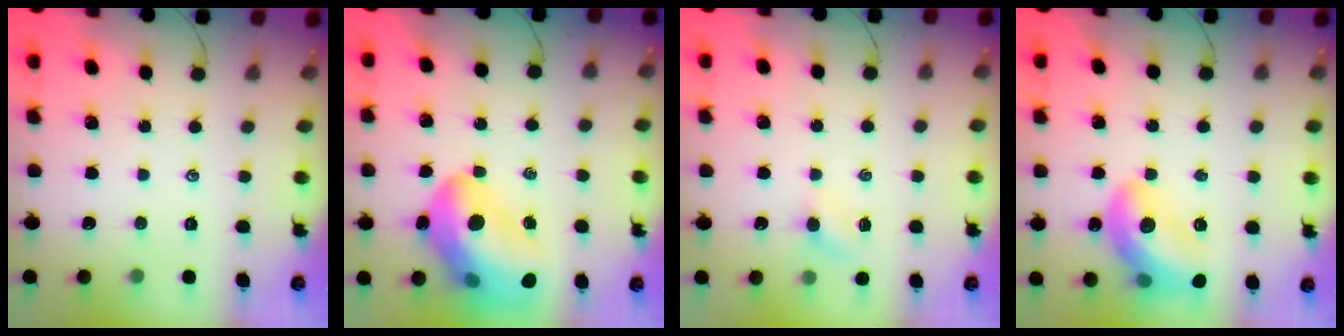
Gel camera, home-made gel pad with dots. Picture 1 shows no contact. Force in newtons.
{"total": 22.6, "press": 22.0, "slide": 5.3}
{"total": 4.7, "press": 4.5, "slide": 1.2}
{"total": 16.3, "press": 16.2, "slide": 2.1}